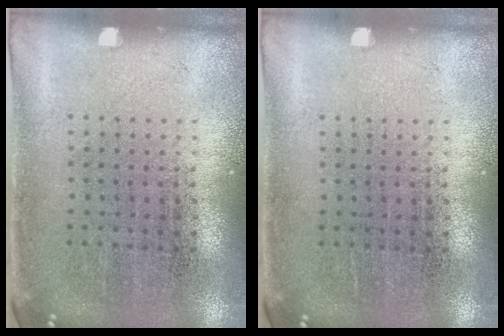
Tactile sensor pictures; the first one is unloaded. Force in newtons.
{"total": 0.0}